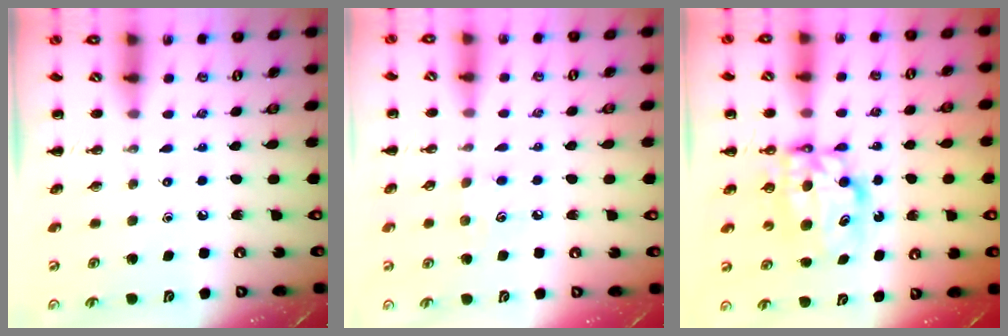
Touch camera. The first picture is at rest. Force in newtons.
{"total": 5.8, "press": 5.6, "slide": 1.4}
{"total": 7.3, "press": 7.2, "slide": 1.0}